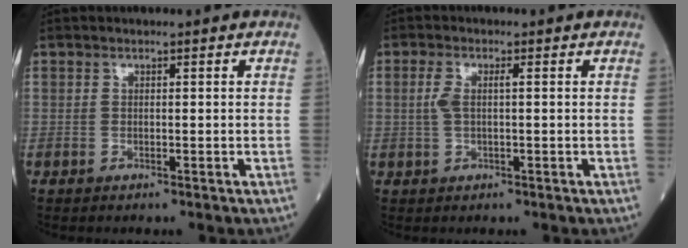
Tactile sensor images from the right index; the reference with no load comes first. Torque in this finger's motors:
{"motor_torque": [0.55, 0.28, 0.34, 0.09]}